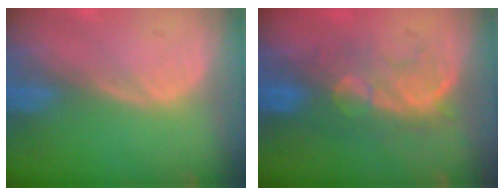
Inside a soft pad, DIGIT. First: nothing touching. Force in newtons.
{"total": 7.8, "press": 7.7, "slide": 1.2}